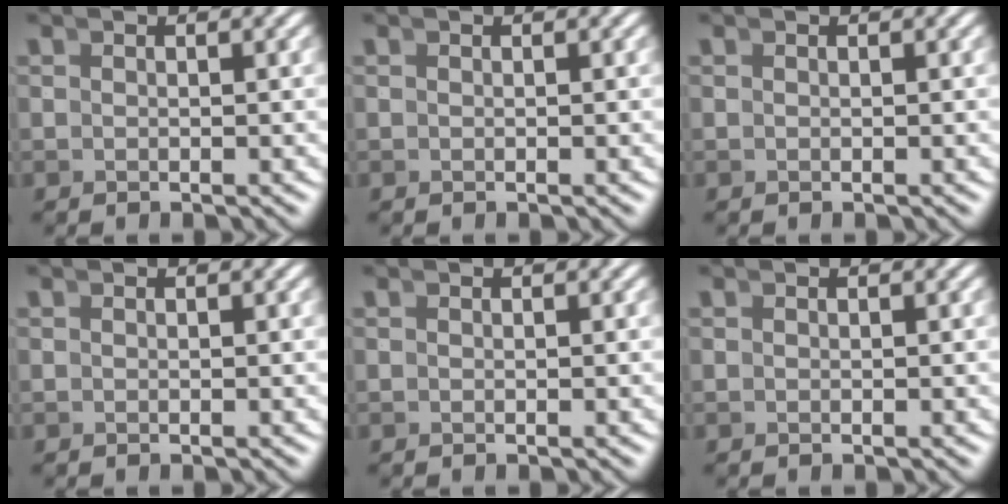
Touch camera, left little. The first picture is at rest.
{"total": 0.0}
{"total": 0.0}
{"total": 0.0}
{"total": 0.0}
{"total": 0.0}